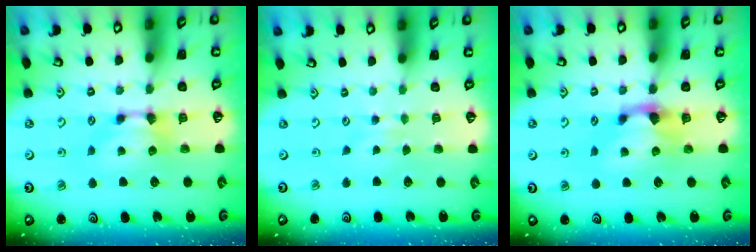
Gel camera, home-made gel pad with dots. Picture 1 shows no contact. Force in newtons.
{"total": 3.0, "press": 2.9, "slide": 0.3}
{"total": 1.4, "press": 0.9, "slide": 1.0}